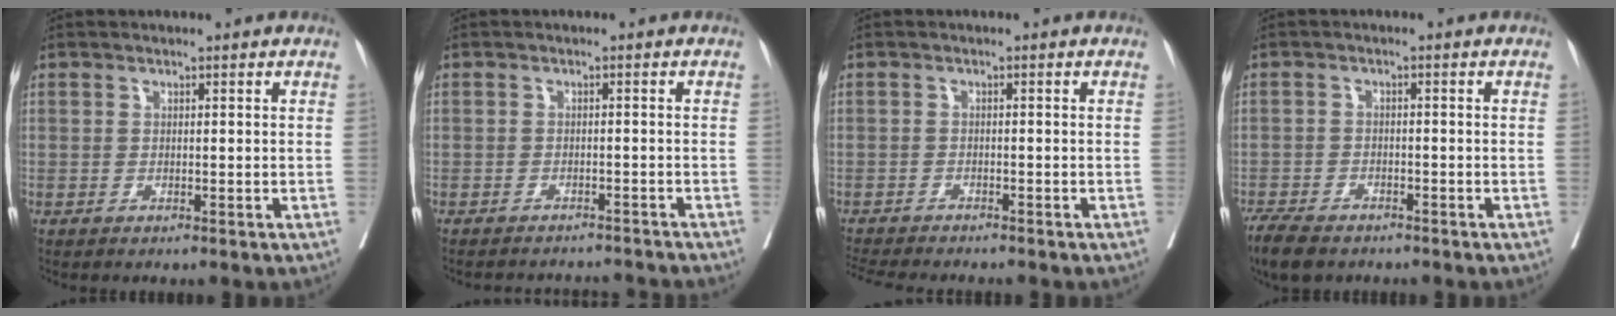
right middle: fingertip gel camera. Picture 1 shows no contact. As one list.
[{"total": 7.7, "force": [-7.6, 1.1, 0.7], "torque": [-0.008, 0.013, -0.095]}, {"total": 9.2, "force": [-8.4, 1.1, 3.7], "torque": [-0.052, -0.012, -0.123]}, {"total": 6.1, "force": [-4.9, 2.3, 2.8], "torque": [-0.048, -0.009, -0.081]}]